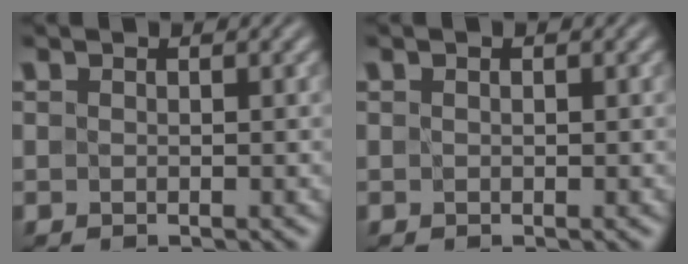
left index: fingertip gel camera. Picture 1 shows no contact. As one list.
[{"total": 0.0}]